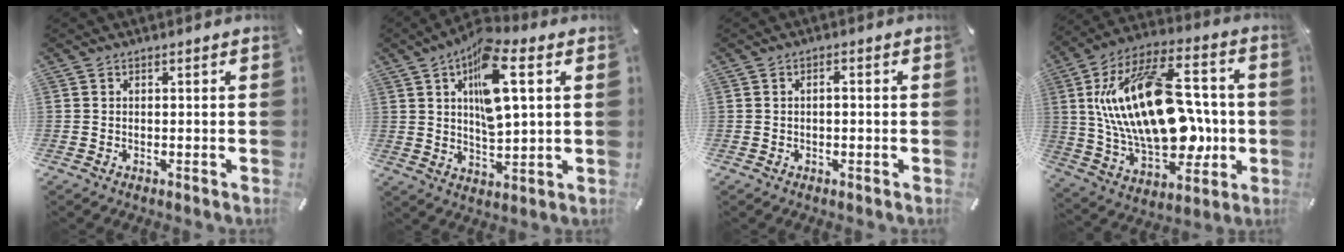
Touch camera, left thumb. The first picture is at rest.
{"total": 14.0, "force": [5.0, 5.5, 11.8], "torque": [-0.210, -0.009, 0.081]}
{"total": 1.5, "force": [-0.3, 0.7, 1.3], "torque": [-0.024, 0.004, -0.008]}
{"total": 29.5, "force": [2.0, 17.0, 24.0], "torque": [-0.463, -0.003, 0.036]}